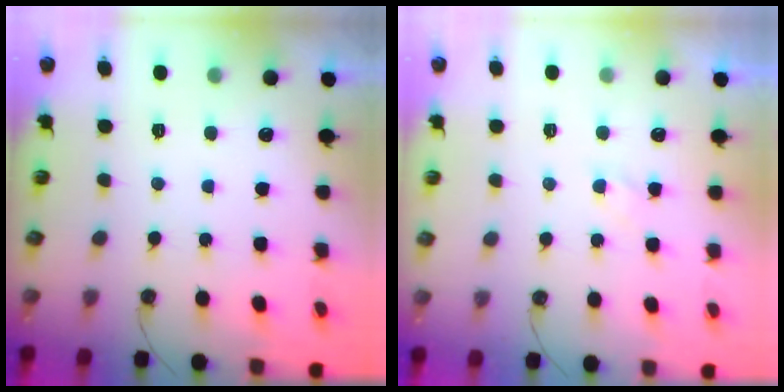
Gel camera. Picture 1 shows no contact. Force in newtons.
{"total": 3.2, "press": 3.1, "slide": 0.4}